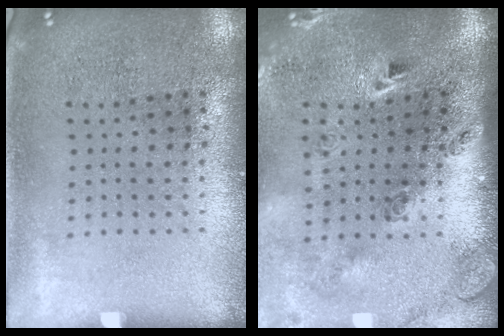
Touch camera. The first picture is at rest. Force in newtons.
{"total": 3.0, "press": 1.9, "slide": 2.2}